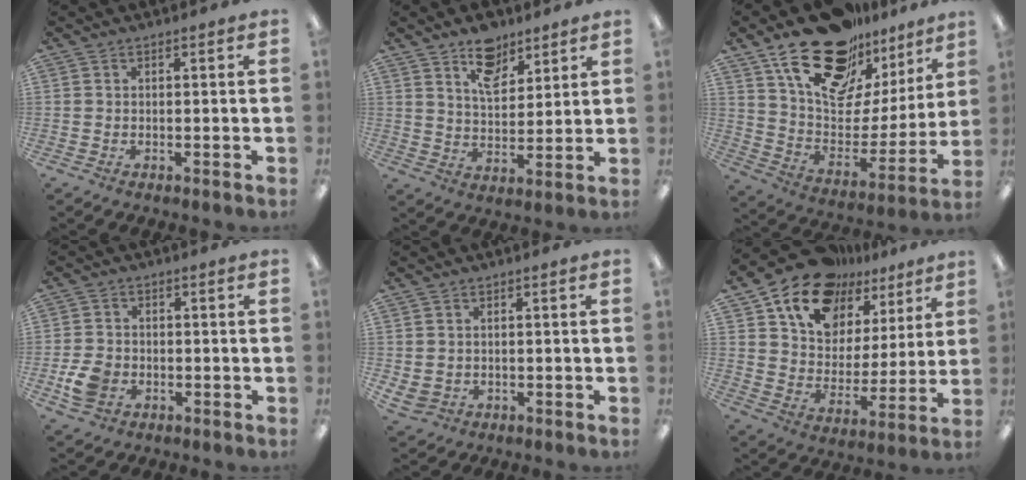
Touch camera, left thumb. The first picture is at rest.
{"total": 10.3, "force": [7.2, 5.8, 4.5], "torque": [-0.056, -0.035, 0.127]}
{"total": 23.5, "force": [16.5, 12.1, 11.7], "torque": [-0.191, -0.098, 0.295]}
{"total": 6.0, "force": [-2.0, 4.7, 3.2], "torque": [-0.060, 0.006, -0.037]}
{"total": 2.5, "force": [0.1, 2.4, 0.8], "torque": [-0.023, 0.000, 0.001]}
{"total": 16.0, "force": [12.1, 9.1, 5.3], "torque": [-0.117, -0.083, 0.224]}